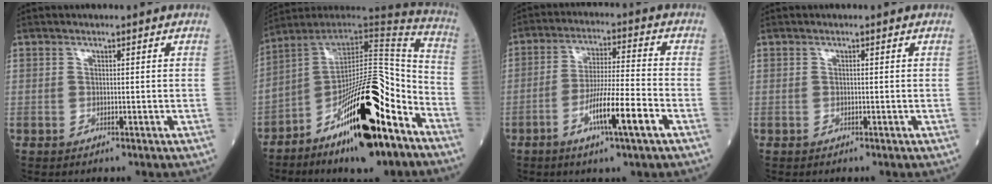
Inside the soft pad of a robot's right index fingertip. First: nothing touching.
{"total": 23.9, "force": [-12.1, 6.1, 19.8], "torque": [-0.291, 0.005, -0.190]}
{"total": 9.9, "force": [-4.4, -0.1, 8.8], "torque": [-0.160, -0.007, -0.081]}
{"total": 0.0}